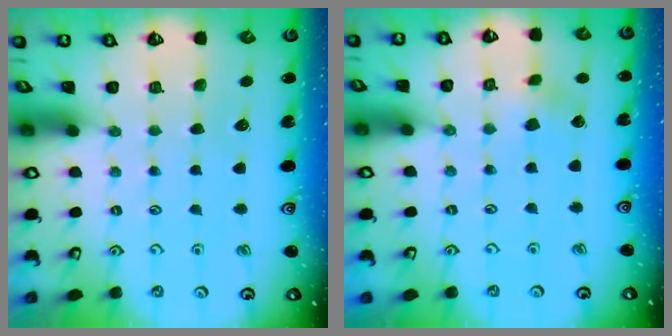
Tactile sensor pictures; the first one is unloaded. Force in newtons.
{"total": 2.7, "press": 2.6, "slide": 0.5}